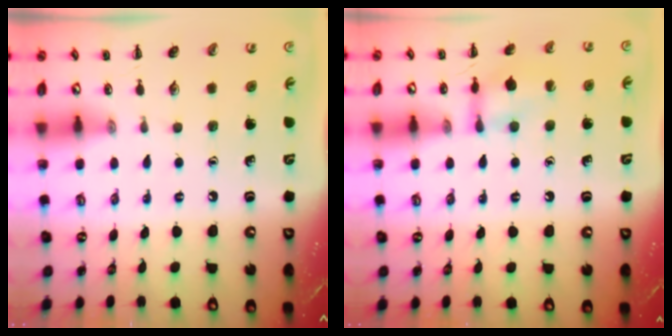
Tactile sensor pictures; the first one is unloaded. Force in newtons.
{"total": 11.1, "press": 11.0, "slide": 0.4}